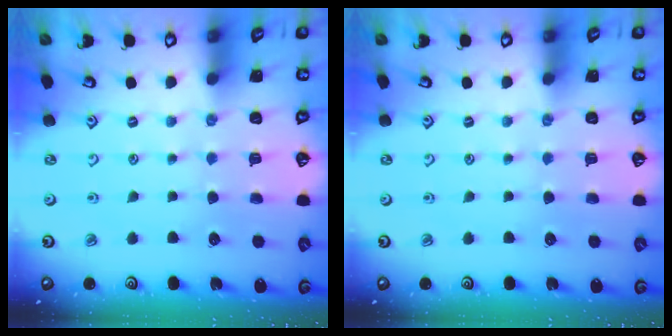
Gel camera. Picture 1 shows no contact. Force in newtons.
{"total": 0.0}